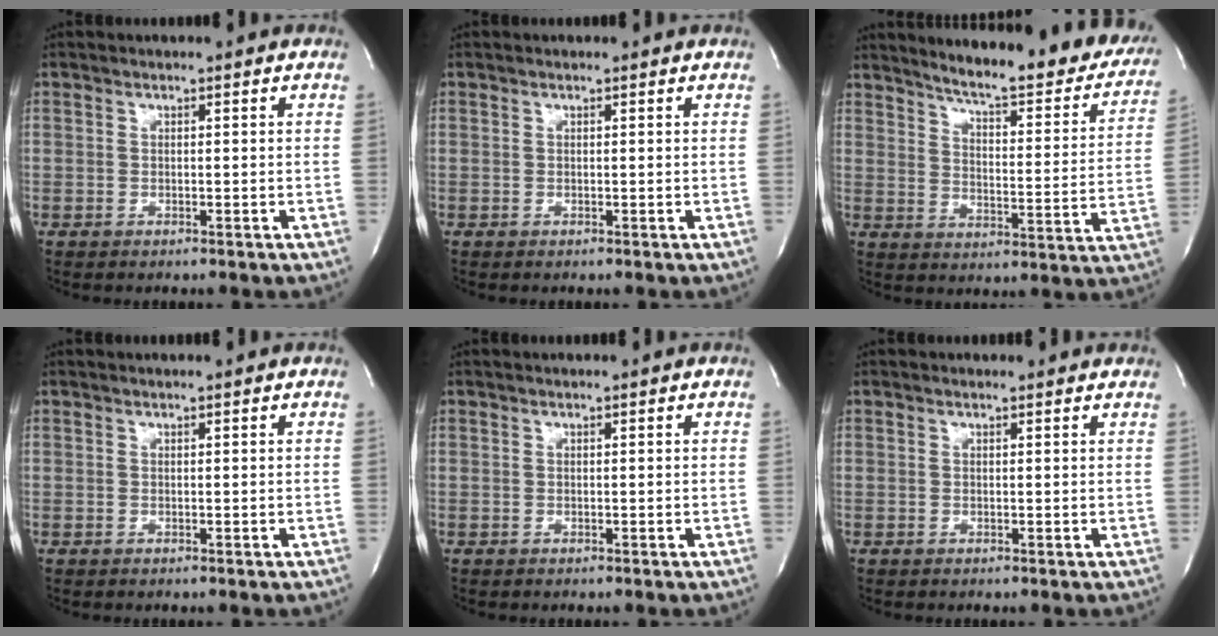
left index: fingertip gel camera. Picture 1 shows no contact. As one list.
[{"total": 0.5, "force": [0.5, 0.0, 0.0], "torque": [-0.005, 0.002, 0.006]}, {"total": 23.6, "force": [20.1, 4.2, 11.6], "torque": [-0.150, -0.055, 0.241]}, {"total": 1.8, "force": [1.7, -0.1, 0.6], "torque": [-0.009, 0.012, 0.023]}, {"total": 1.2, "force": [1.1, -0.1, 0.4], "torque": [-0.008, 0.008, 0.016]}, {"total": 3.1, "force": [3.0, 0.6, 0.6], "torque": [-0.017, 0.010, 0.028]}]